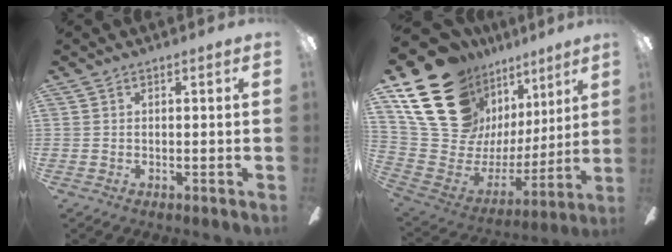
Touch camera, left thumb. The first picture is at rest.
{"total": 24.4, "force": [14.5, 15.5, 12.1], "torque": [-0.244, -0.084, 0.293]}